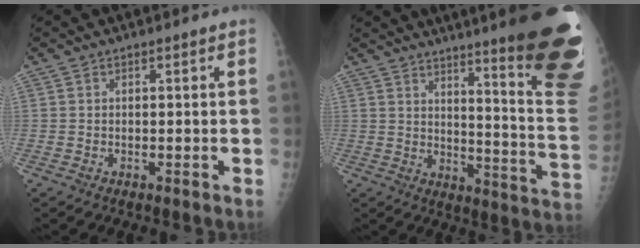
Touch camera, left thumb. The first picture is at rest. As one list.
[{"total": 26.4, "force": [17.8, 2.8, 19.3], "torque": [-0.187, -0.124, 0.227]}]